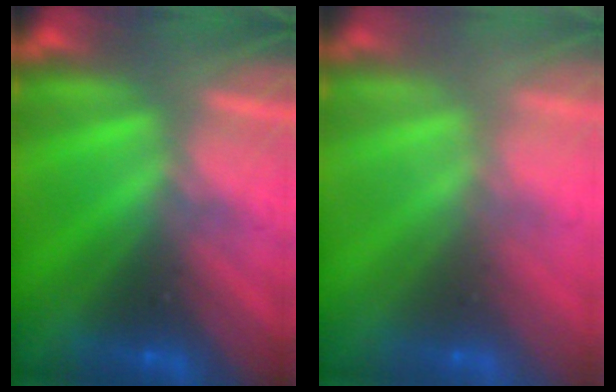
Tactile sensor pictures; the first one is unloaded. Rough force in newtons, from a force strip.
{"total": 7.8}